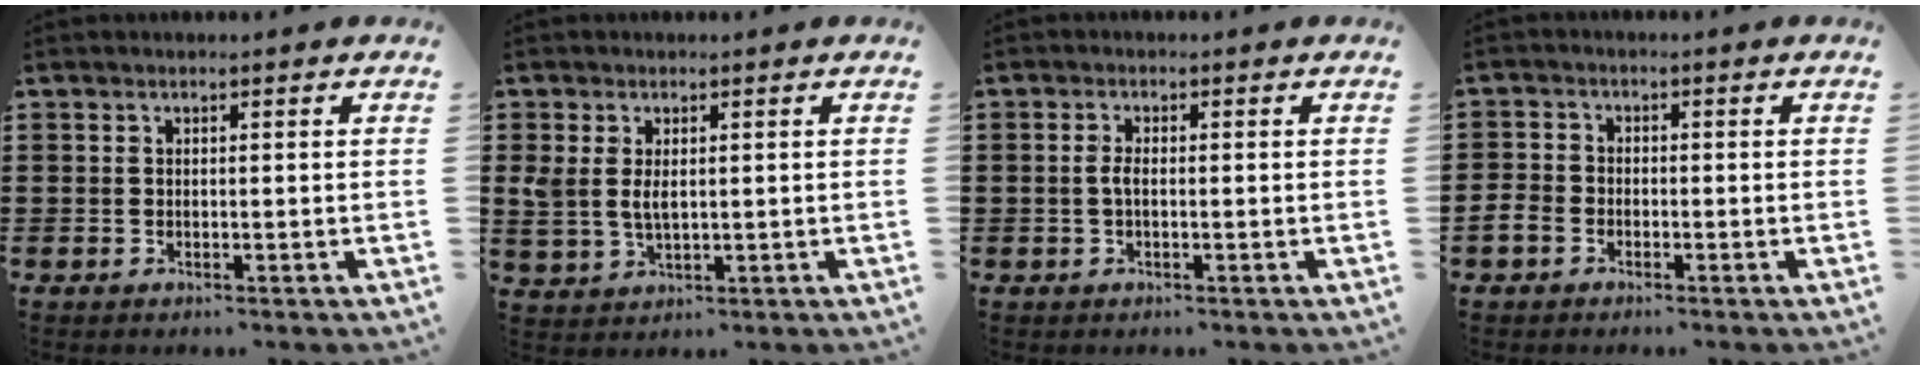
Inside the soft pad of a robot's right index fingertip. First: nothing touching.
{"total": 3.6, "force": [0.8, 2.0, 2.9], "torque": [-0.068, 0.005, 0.012]}
{"total": 1.7, "force": [-0.4, 0.5, 1.6], "torque": [-0.044, -0.005, -0.012]}
{"total": 2.2, "force": [-1.5, 1.5, 0.7], "torque": [-0.031, -0.002, -0.035]}